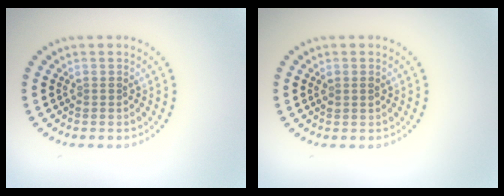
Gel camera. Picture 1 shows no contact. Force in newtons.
{"total": 0.9, "press": 0.8, "slide": 0.2}